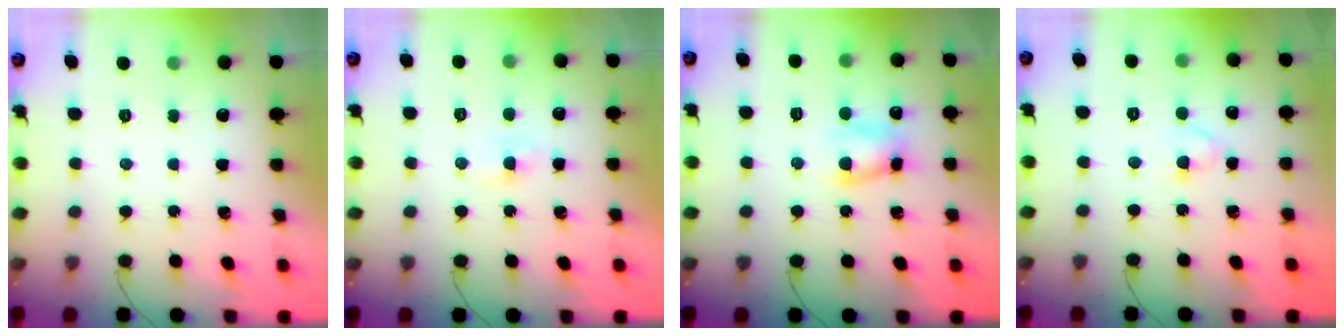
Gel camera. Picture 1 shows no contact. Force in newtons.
{"total": 0.0}
{"total": 6.7, "press": 6.7, "slide": 0.8}
{"total": 2.7, "press": 2.4, "slide": 1.2}